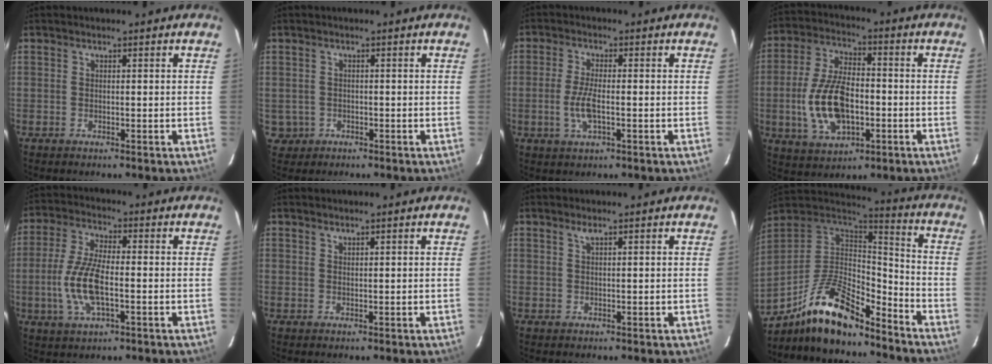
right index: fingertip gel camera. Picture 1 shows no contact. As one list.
[{"total": 3.1, "force": [-0.6, 3.0, 0.4], "torque": [-0.013, 0.005, -0.001]}, {"total": 5.2, "force": [-1.3, 1.6, 4.8], "torque": [-0.101, -0.006, -0.026]}, {"total": 14.4, "force": [-3.0, 7.8, 11.7], "torque": [-0.243, 0.003, -0.044]}, {"total": 10.3, "force": [-2.2, 3.7, 9.3], "torque": [-0.201, -0.002, -0.044]}, {"total": 0.6, "force": [0.6, 0.1, 0.1], "torque": [-0.001, 0.001, 0.012]}, {"total": 0.8, "force": [0.6, -0.1, 0.5], "torque": [-0.008, 0.001, 0.010]}, {"total": 18.0, "force": [-13.0, 5.9, 11.0], "torque": [-0.229, 0.003, -0.239]}]